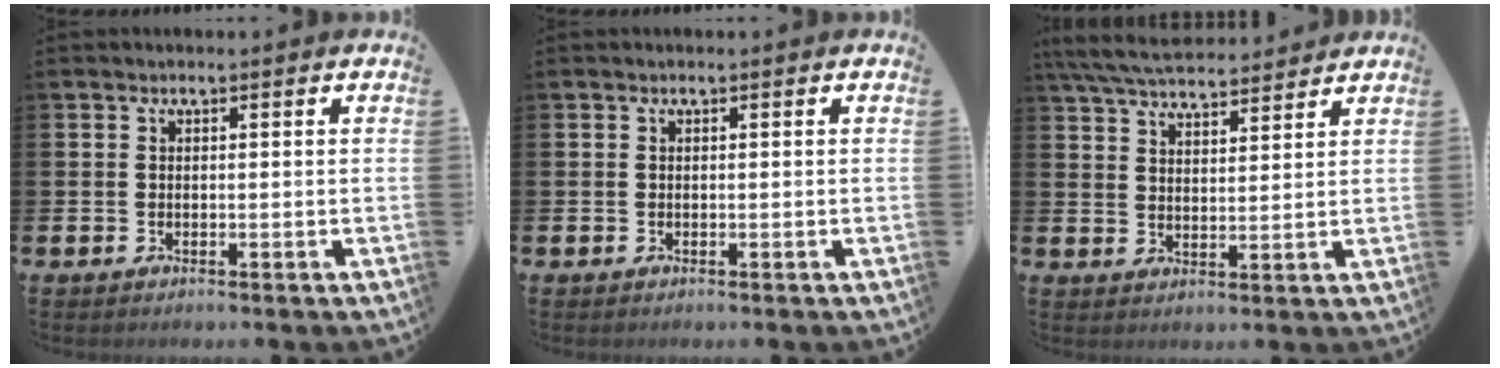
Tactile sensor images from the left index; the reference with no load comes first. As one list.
[{"total": 0.0}, {"total": 6.8, "force": [6.4, 1.1, 1.8], "torque": [-0.058, -0.030, 0.118]}]